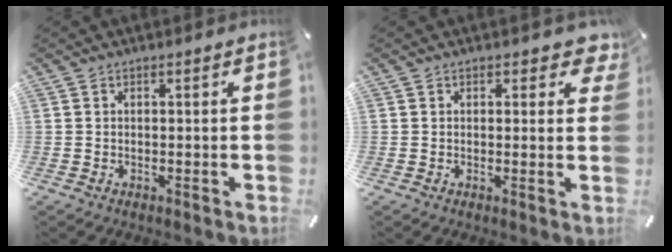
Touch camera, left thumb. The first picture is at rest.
{"total": 2.9, "force": [1.6, 1.7, 1.8], "torque": [-0.016, -0.002, 0.023]}